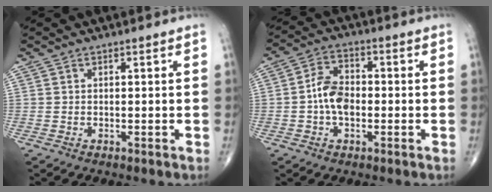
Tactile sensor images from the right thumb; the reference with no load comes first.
{"total": 7.2, "force": [-0.9, 4.6, 5.4], "torque": [-0.089, 0.019, -0.025]}